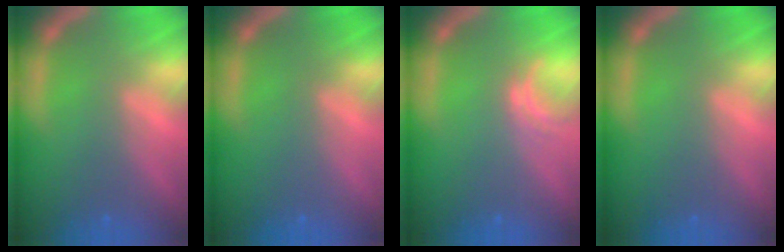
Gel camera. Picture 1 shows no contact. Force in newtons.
{"total": 0.0}
{"total": 1.5}
{"total": 0.0}